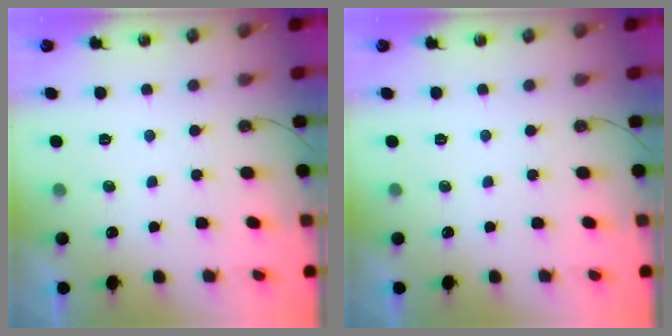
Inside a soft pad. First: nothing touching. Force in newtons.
{"total": 0.0}